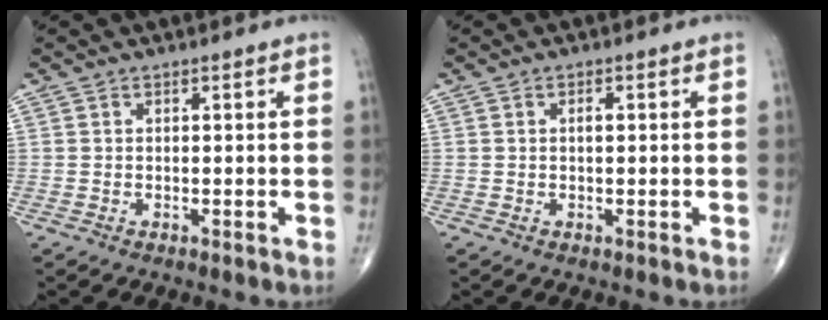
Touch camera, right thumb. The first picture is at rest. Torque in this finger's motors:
{"motor_torque": [0.22, 0.60, 0.46, 0.09, -0.02]}